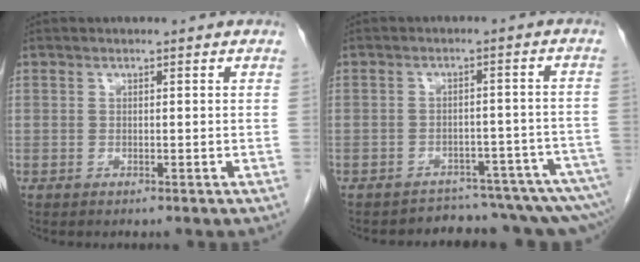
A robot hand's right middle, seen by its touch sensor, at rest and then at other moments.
{"total": 11.3, "force": [-11.1, 1.0, 1.9], "torque": [0.006, 0.033, -0.127]}